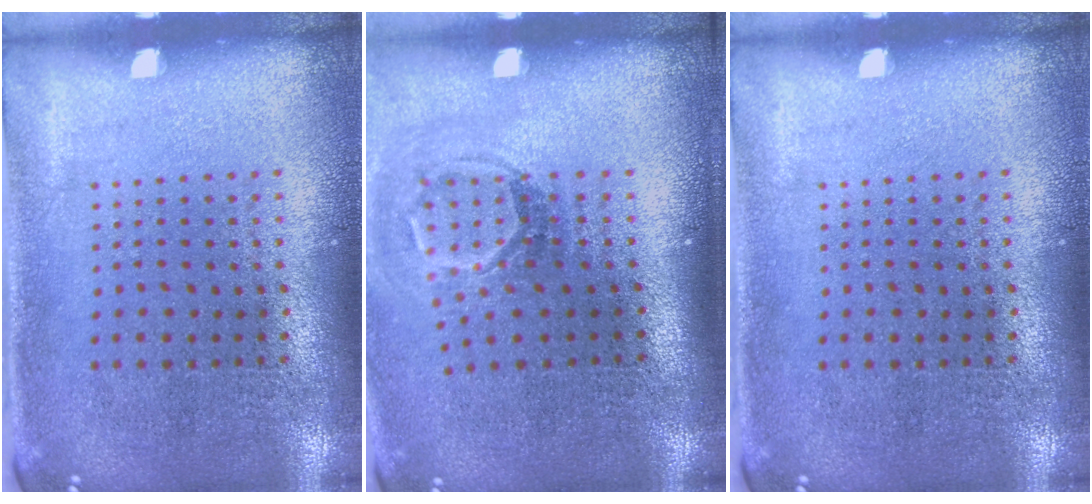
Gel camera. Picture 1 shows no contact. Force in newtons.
{"total": 1.9, "press": 1.3, "slide": 1.4}
{"total": 0.0}